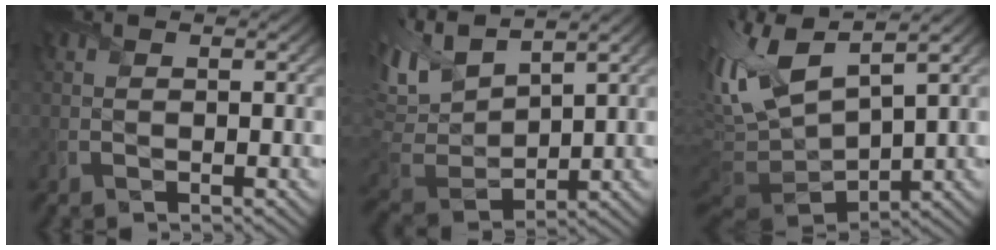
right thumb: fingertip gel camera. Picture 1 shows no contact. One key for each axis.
{"total": 9.8, "fx": 6.1, "fy": 4.0, "fz": 6.5, "tx": -0.178, "ty": 0.015, "tz": 0.117}
{"total": 13.4, "fx": 4.5, "fy": 5.7, "fz": 11.3, "tx": -0.273, "ty": 0.014, "tz": 0.095}